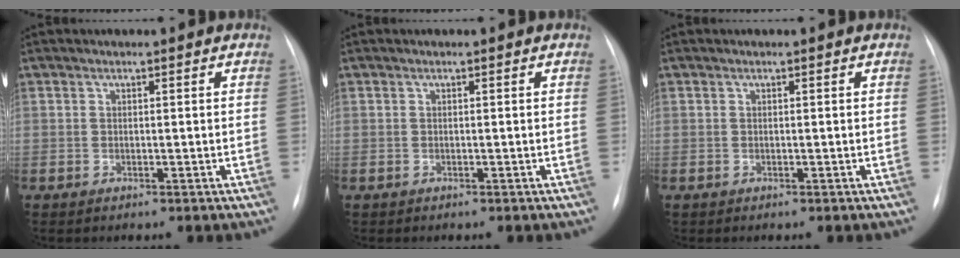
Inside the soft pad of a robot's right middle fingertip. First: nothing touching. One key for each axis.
{"total": 0.0}
{"total": 0.0}